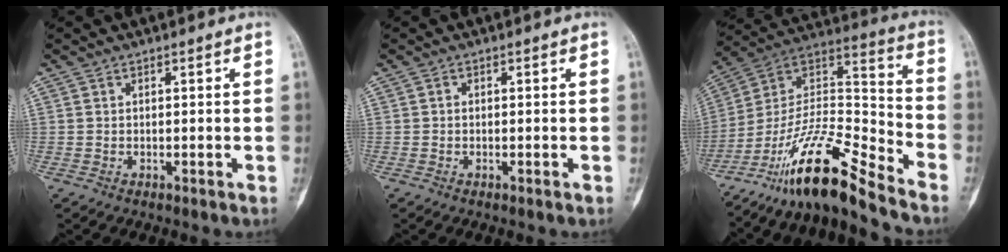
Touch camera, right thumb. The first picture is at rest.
{"total": 0.6, "force": [-0.3, 0.2, 0.4], "torque": [-0.005, -0.001, -0.006]}
{"total": 17.1, "force": [-13.5, 2.1, 10.4], "torque": [-0.193, 0.095, -0.243]}